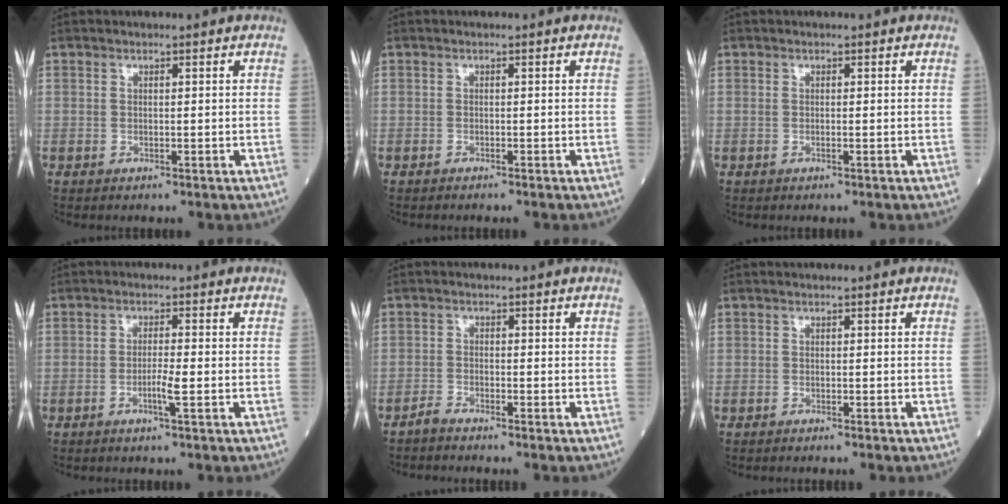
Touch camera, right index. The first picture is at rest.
{"total": 1.4, "force": [-1.2, -0.2, 0.7], "torque": [-0.008, 0.002, -0.012]}
{"total": 0.0}
{"total": 2.5, "force": [-1.0, -0.3, 2.2], "torque": [-0.045, -0.002, -0.018]}
{"total": 1.7, "force": [-1.7, -0.3, 0.2], "torque": [-0.011, -0.005, -0.034]}
{"total": 1.6, "force": [-1.4, -0.2, 0.8], "torque": [-0.010, 0.002, -0.015]}